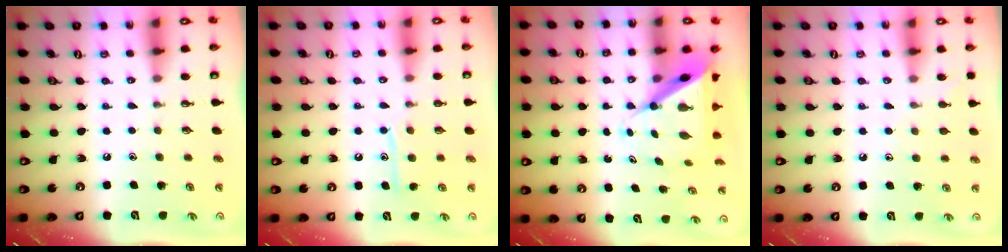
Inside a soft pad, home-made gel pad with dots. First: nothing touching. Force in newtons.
{"total": 8.5, "press": 8.5, "slide": 0.6}
{"total": 9.0, "press": 8.9, "slide": 0.8}
{"total": 5.2, "press": 5.2, "slide": 0.6}